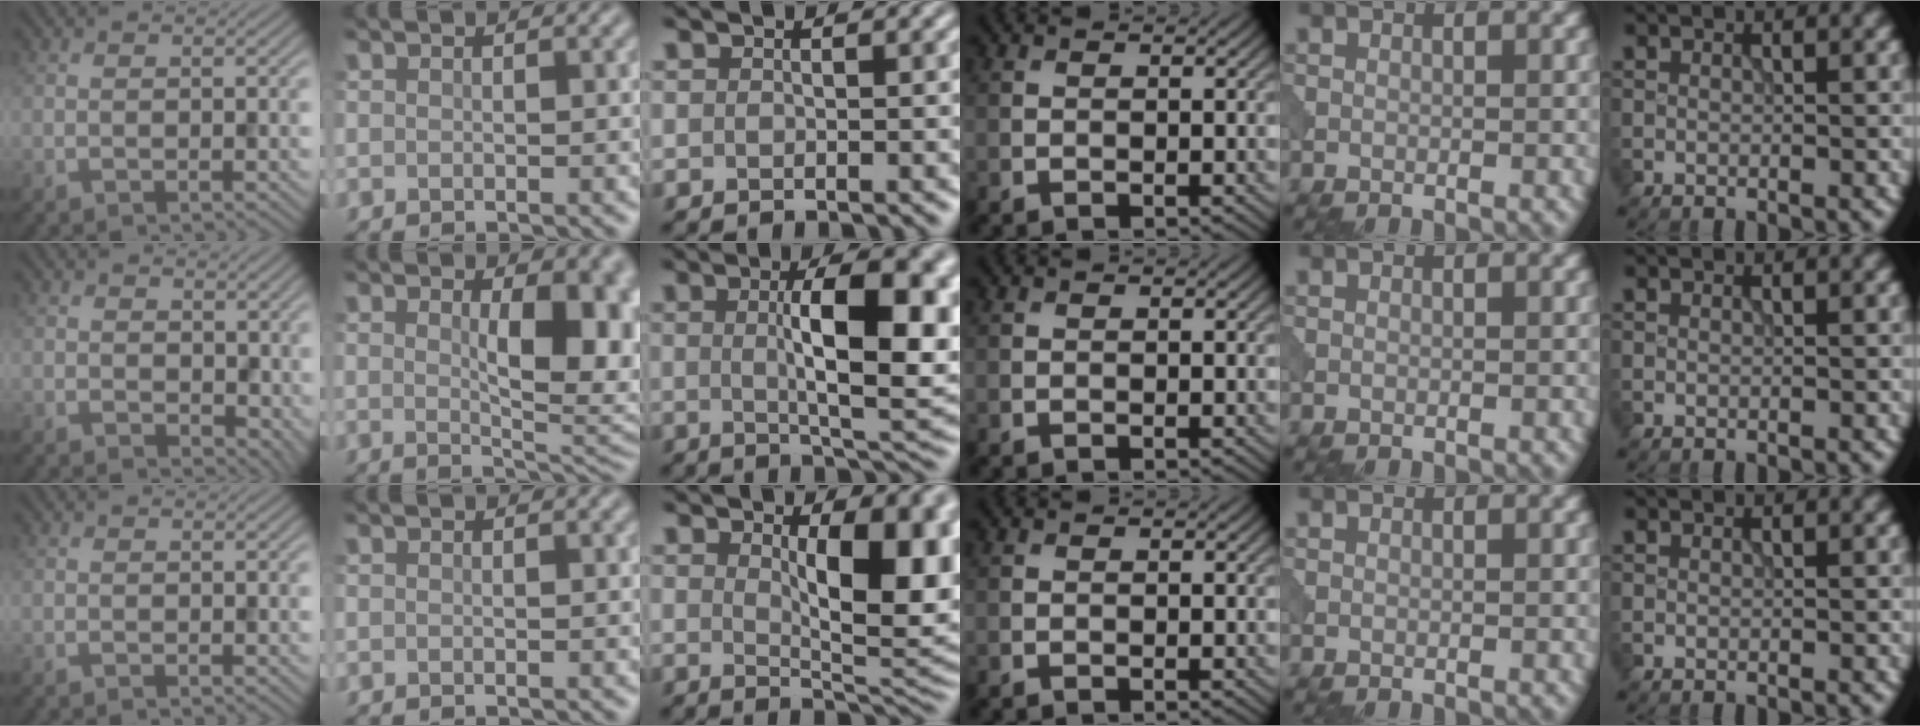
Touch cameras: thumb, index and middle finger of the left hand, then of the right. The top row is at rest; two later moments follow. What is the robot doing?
{"motion": "pour", "object": "beaker"}